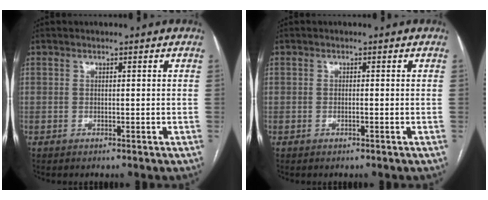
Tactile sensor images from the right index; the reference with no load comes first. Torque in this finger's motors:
{"motor_torque": [-0.23, 0.12, -0.02, 0.01]}